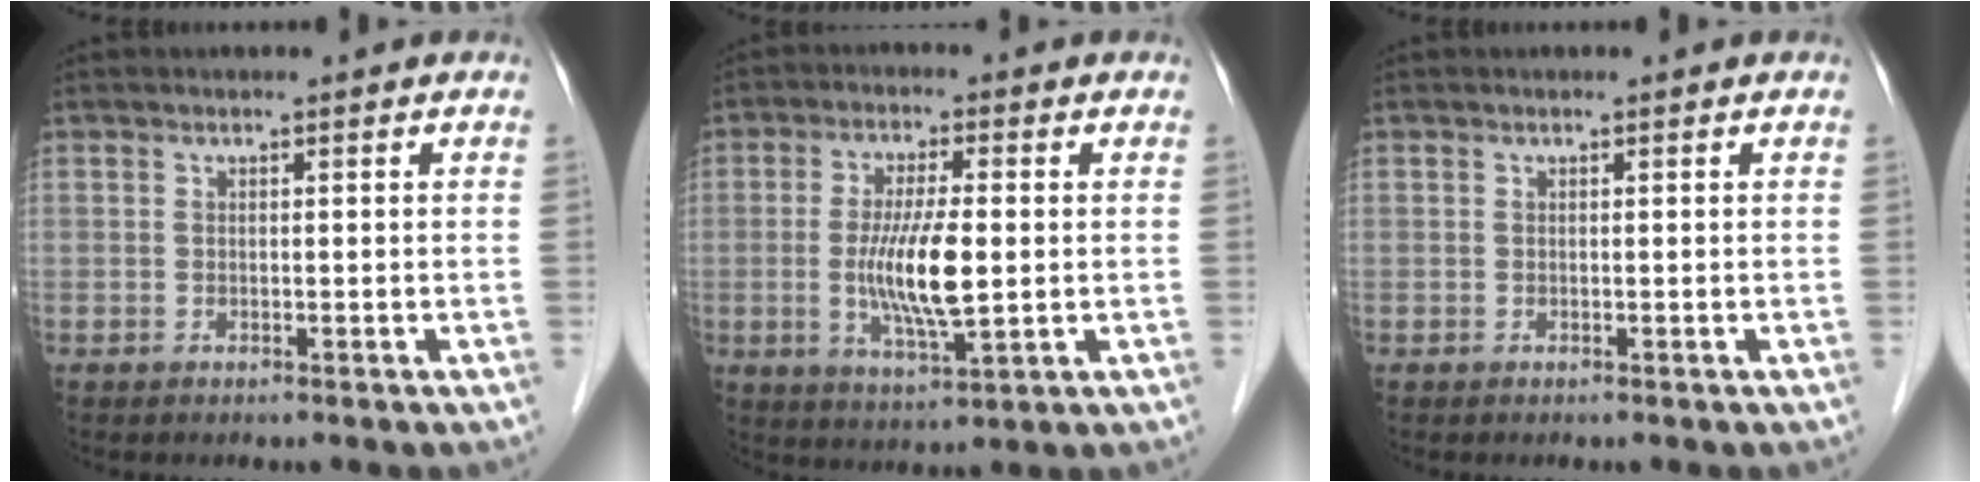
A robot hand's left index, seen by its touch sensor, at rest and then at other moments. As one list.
[{"total": 9.1, "force": [-0.6, 1.5, 8.9], "torque": [-0.178, -0.015, -0.011]}, {"total": 0.0}]